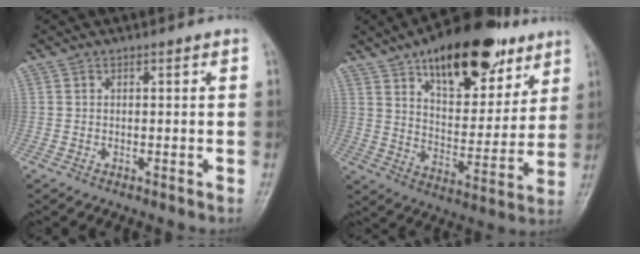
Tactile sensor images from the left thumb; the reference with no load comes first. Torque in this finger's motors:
{"motor_torque": [0.30, 0.34, 1.43, -1.33, 0.16]}